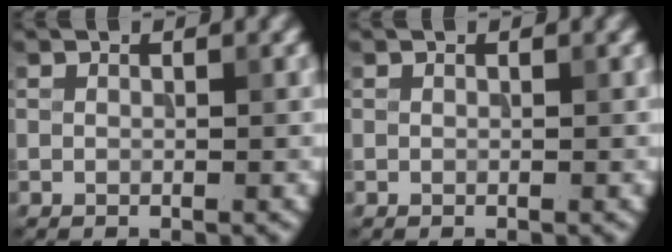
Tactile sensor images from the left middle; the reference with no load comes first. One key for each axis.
{"total": 0.0}